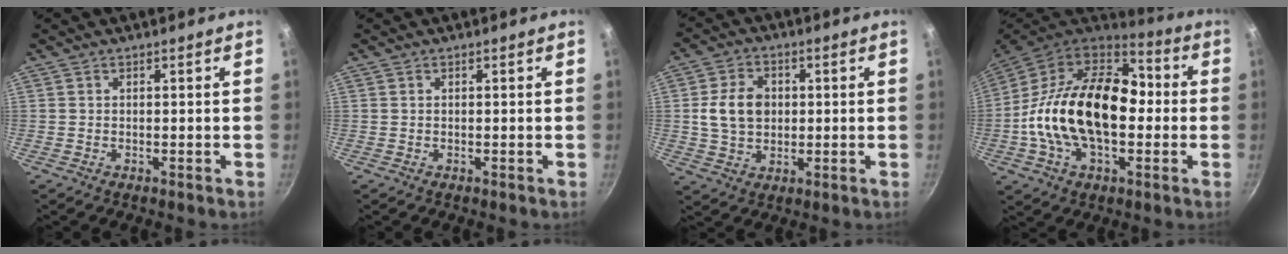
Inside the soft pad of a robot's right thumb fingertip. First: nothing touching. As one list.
[{"total": 0.0}, {"total": 9.0, "force": [0.9, 6.9, 5.8], "torque": [-0.087, 0.007, 0.012]}, {"total": 25.9, "force": [-1.3, 15.9, 20.4], "torque": [-0.335, 0.041, -0.034]}]